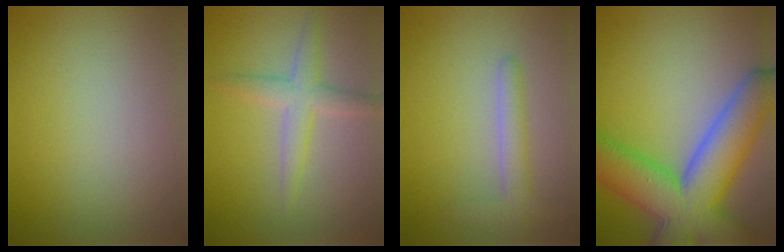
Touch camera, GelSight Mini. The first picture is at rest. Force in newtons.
{"total": 2.8, "press": 2.8, "slide": 0.1}
{"total": 2.4, "press": 2.4, "slide": 0.3}
{"total": 12.5, "press": 12.5, "slide": 0.5}